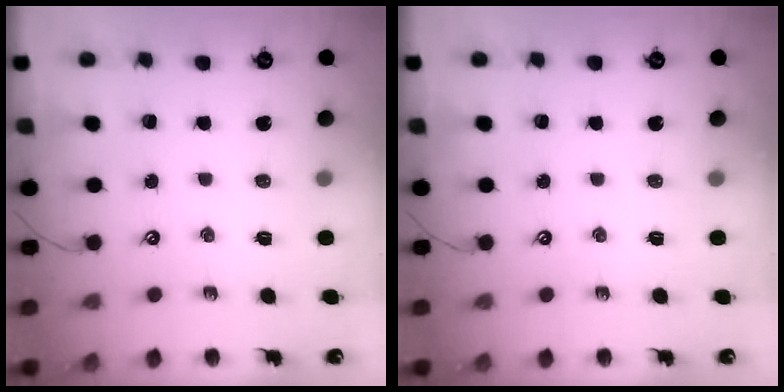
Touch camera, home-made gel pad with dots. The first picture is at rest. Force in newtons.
{"total": 0.0}